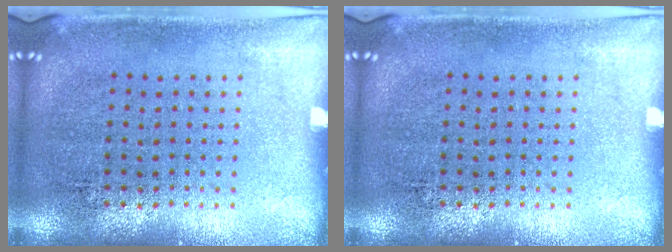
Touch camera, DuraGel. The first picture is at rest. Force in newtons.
{"total": 0.0}